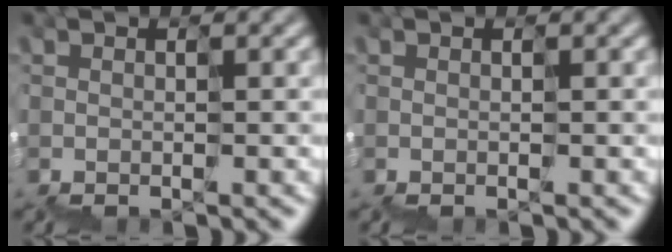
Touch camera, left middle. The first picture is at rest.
{"total": 0.0}